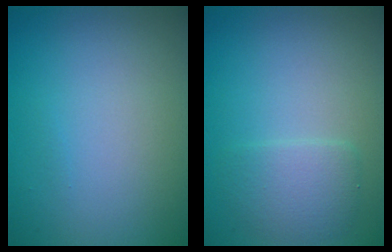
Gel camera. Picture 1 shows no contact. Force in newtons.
{"total": 2.3, "press": 2.3, "slide": 0.3}